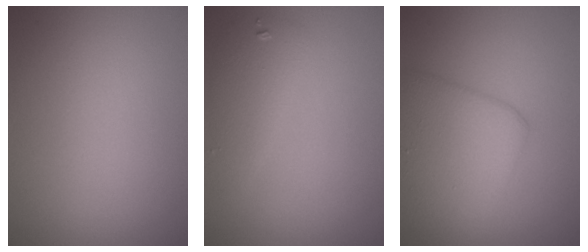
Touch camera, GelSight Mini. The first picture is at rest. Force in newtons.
{"total": 2.4, "press": 2.4, "slide": 0.1}
{"total": 5.9, "press": 5.8, "slide": 0.3}